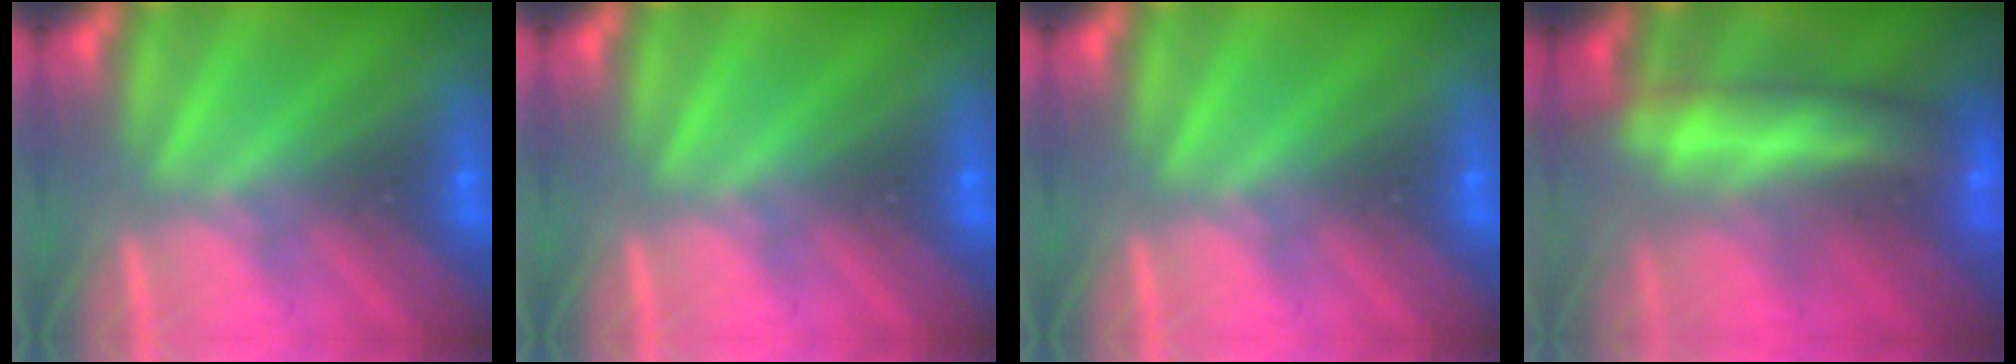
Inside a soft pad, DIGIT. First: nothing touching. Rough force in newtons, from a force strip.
{"total": 0.0}
{"total": 0.0}
{"total": 8.4}